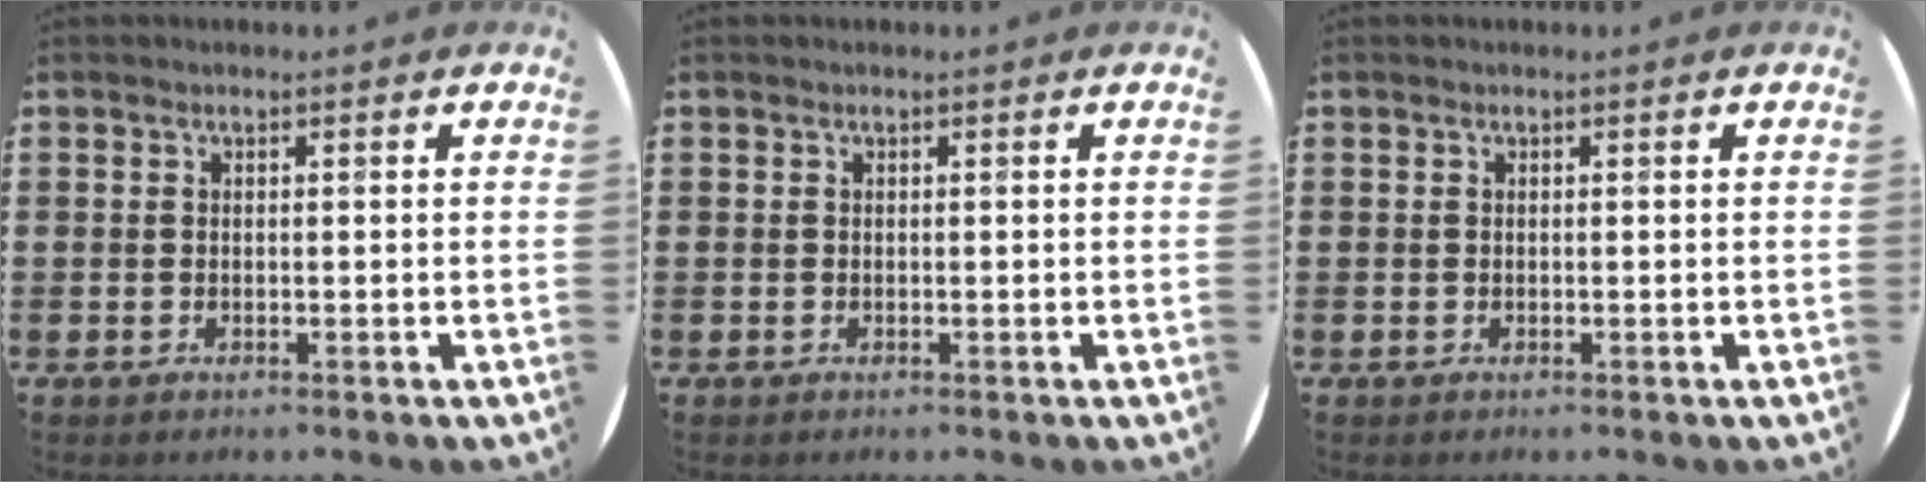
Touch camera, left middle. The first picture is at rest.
{"total": 0.0}
{"total": 0.0}